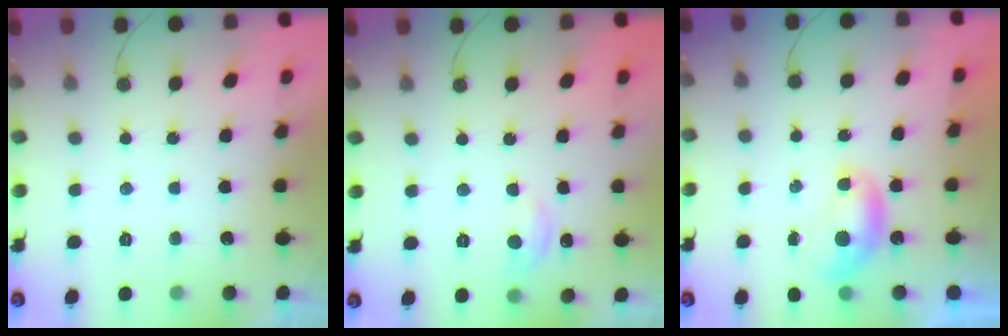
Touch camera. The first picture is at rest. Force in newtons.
{"total": 6.2, "press": 6.2, "slide": 0.5}
{"total": 6.5, "press": 6.4, "slide": 0.9}